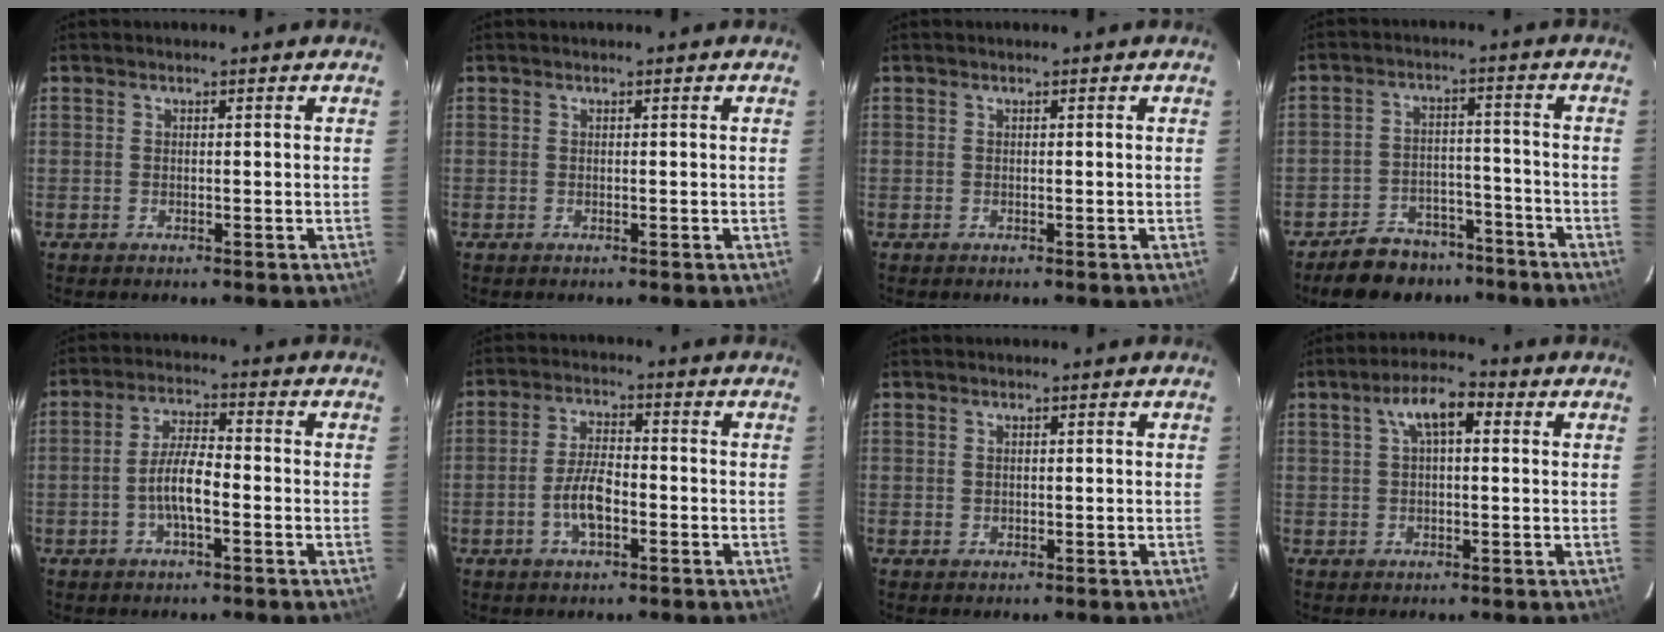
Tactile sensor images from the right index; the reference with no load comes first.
{"total": 0.0}
{"total": 0.0}
{"total": 11.7, "force": [-9.4, 6.3, 2.9], "torque": [-0.077, 0.025, -0.125]}
{"total": 6.4, "force": [-2.0, 1.6, 5.9], "torque": [-0.117, 0.008, -0.038]}
{"total": 6.3, "force": [-2.3, 2.5, 5.3], "torque": [-0.109, 0.006, -0.042]}
{"total": 0.6, "force": [0.3, 0.5, 0.3], "torque": [-0.005, 0.001, 0.006]}
{"total": 6.5, "force": [2.1, 2.6, 5.6], "torque": [-0.103, 0.022, 0.036]}